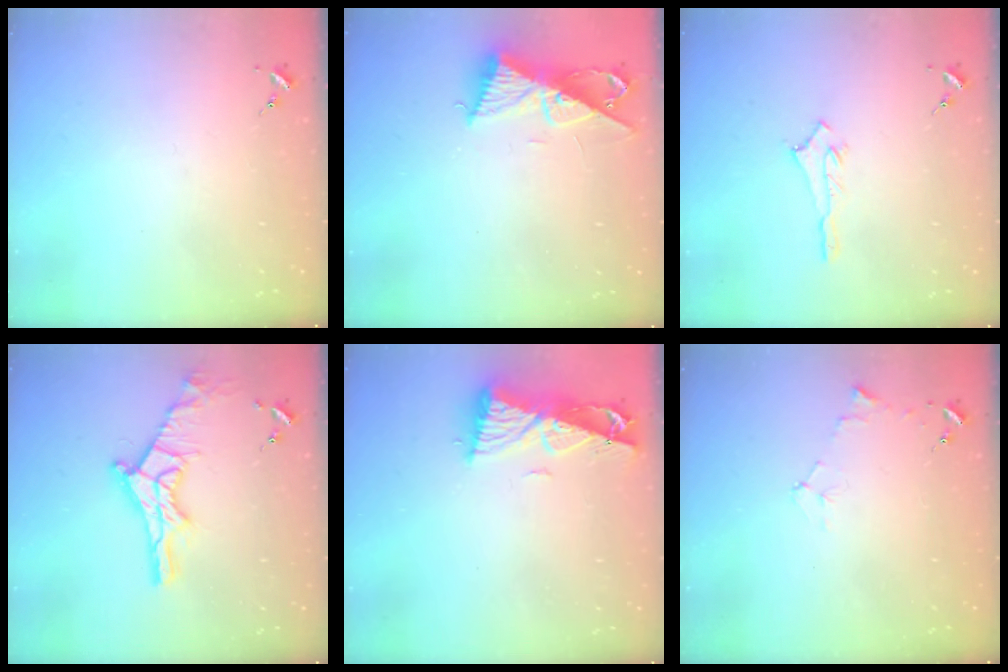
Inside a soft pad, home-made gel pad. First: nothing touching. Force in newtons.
{"total": 10.0, "press": 10.0, "slide": 0.6}
{"total": 2.7, "press": 2.7, "slide": 0.2}
{"total": 16.0, "press": 16.0, "slide": 1.2}
{"total": 9.7, "press": 9.6, "slide": 1.3}
{"total": 6.2, "press": 6.1, "slide": 0.7}